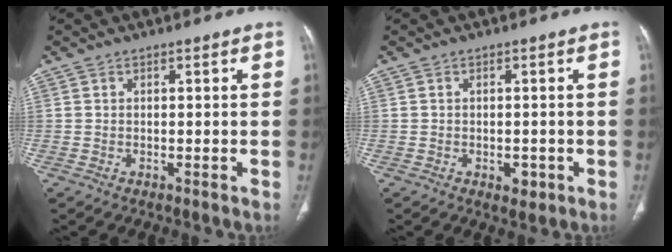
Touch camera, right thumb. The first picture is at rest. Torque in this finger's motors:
{"motor_torque": [0.37, 0.62, -0.29, 0.10, 0.08]}